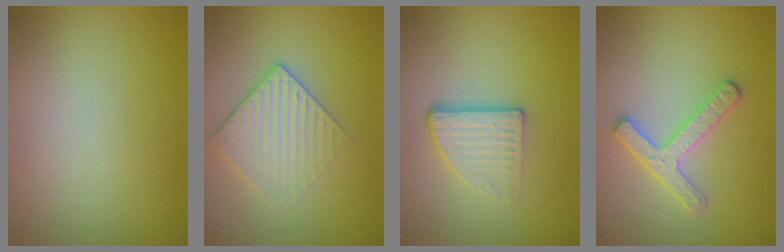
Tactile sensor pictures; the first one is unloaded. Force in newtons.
{"total": 2.9, "press": 2.6, "slide": 1.4}
{"total": 3.6, "press": 2.3, "slide": 2.7}
{"total": 2.9, "press": 2.8, "slide": 0.6}